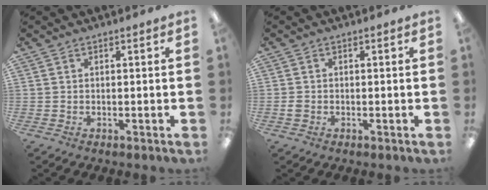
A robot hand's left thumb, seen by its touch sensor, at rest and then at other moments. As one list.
[{"total": 1.5, "force": [-0.5, 1.2, 0.8], "torque": [-0.013, 0.002, -0.009]}]